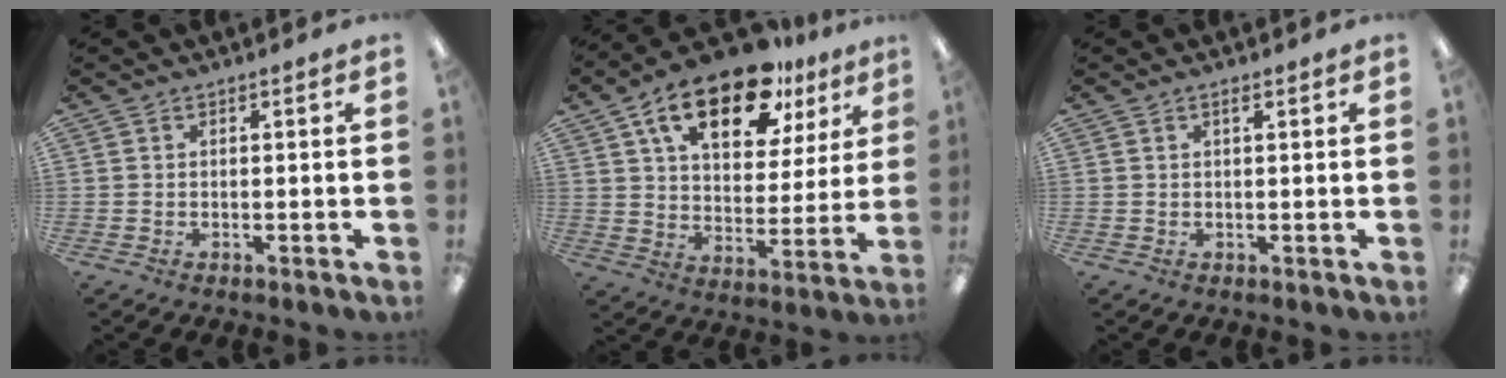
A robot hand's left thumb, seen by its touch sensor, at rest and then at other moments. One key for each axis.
{"total": 19.5, "fx": 12.1, "fy": 9.4, "fz": 12.0, "tx": -0.197, "ty": -0.050, "tz": 0.208}
{"total": 1.0, "fx": 0.6, "fy": 0.3, "fz": 0.7, "tx": -0.016, "ty": 0.002, "tz": 0.011}